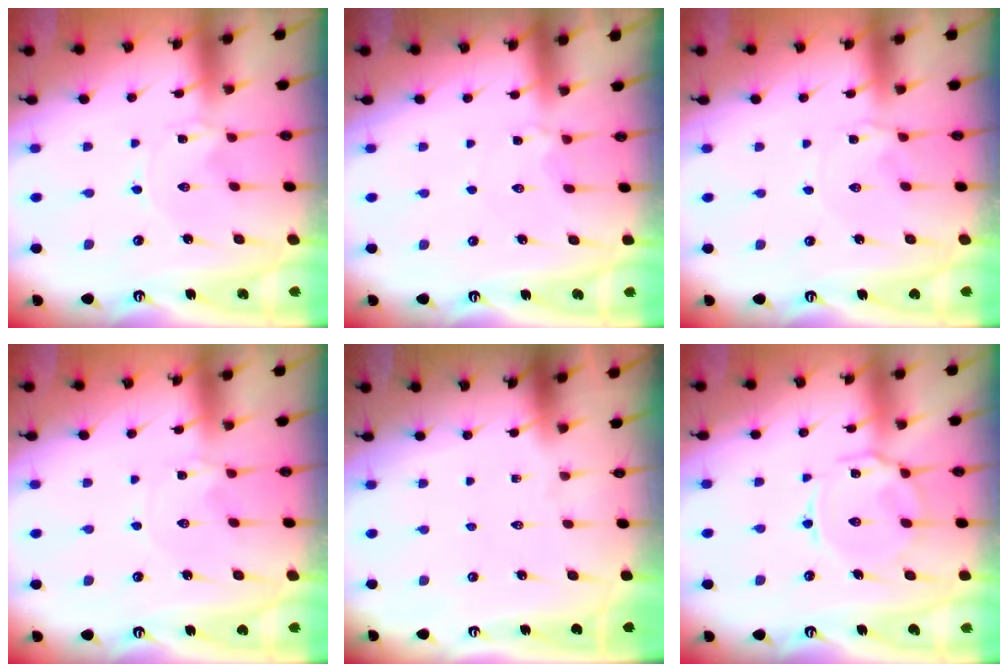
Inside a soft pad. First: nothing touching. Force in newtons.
{"total": 2.9, "press": 2.9, "slide": 0.5}
{"total": 0.8, "press": 0.7, "slide": 0.3}
{"total": 0.8, "press": 0.7, "slide": 0.3}
{"total": 0.0}
{"total": 7.1, "press": 7.1, "slide": 0.6}